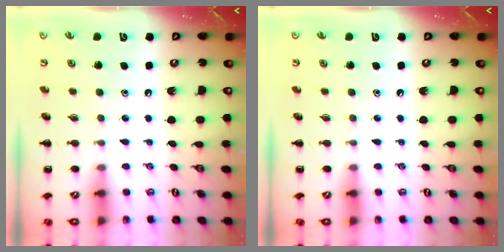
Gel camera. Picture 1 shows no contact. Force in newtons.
{"total": 0.0}